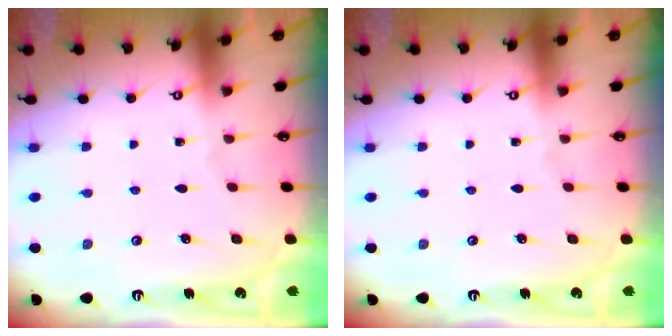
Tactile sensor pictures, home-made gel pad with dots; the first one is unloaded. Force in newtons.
{"total": 0.0}